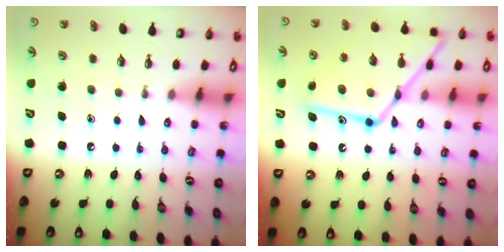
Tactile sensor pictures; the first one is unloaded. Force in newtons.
{"total": 19.2, "press": 19.1, "slide": 1.5}